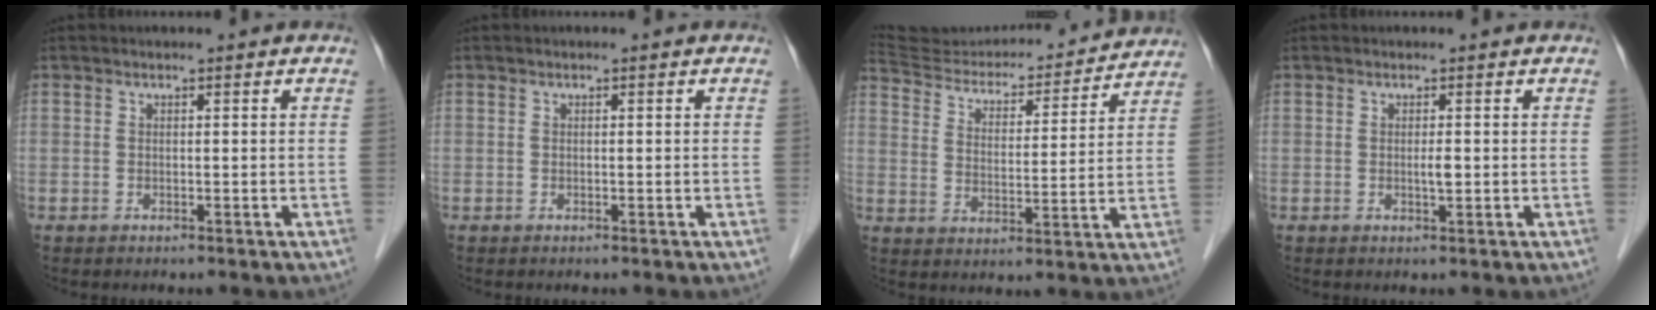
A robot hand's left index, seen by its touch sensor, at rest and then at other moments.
{"total": 0.0}
{"total": 23.2, "force": [22.0, 4.6, 5.7], "torque": [-0.100, -0.007, 0.308]}
{"total": 0.9, "force": [0.1, 0.1, 0.9], "torque": [-0.018, -0.002, 0.002]}